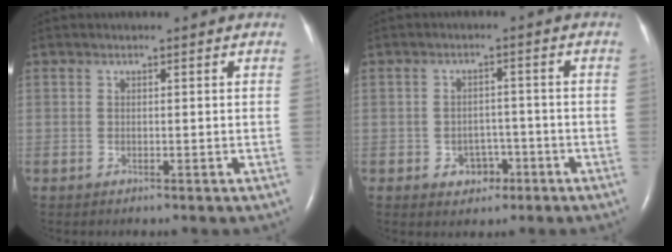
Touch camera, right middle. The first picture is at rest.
{"total": 3.8, "force": [-1.7, 3.0, 1.6], "torque": [-0.018, 0.012, -0.018]}